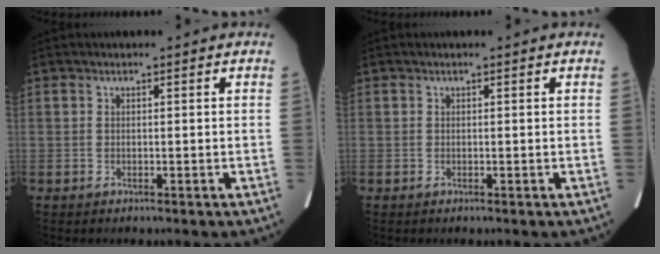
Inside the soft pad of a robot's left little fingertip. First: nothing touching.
{"total": 0.0}